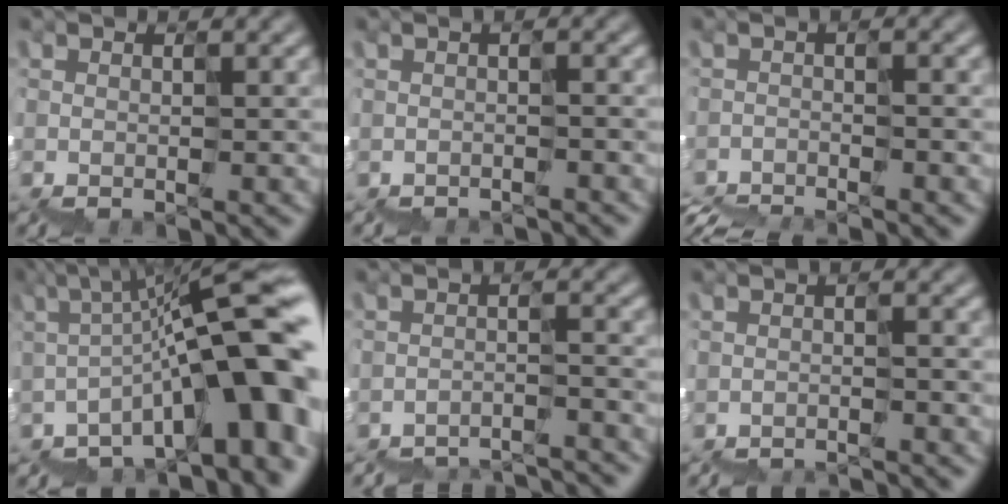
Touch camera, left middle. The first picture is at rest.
{"total": 2.2, "force": [-2.2, 0.2, 0.3], "torque": [0.009, 0.004, -0.022]}
{"total": 4.7, "force": [-4.6, 0.3, 1.0], "torque": [-0.015, 0.000, -0.062]}
{"total": 14.1, "force": [-2.9, 4.4, 13.1], "torque": [-0.160, 0.036, -0.036]}
{"total": 7.5, "force": [-7.4, 0.9, 1.0], "torque": [-0.011, 0.014, -0.088]}
{"total": 2.8, "force": [-2.8, 0.0, 0.2], "torque": [0.004, 0.003, -0.035]}